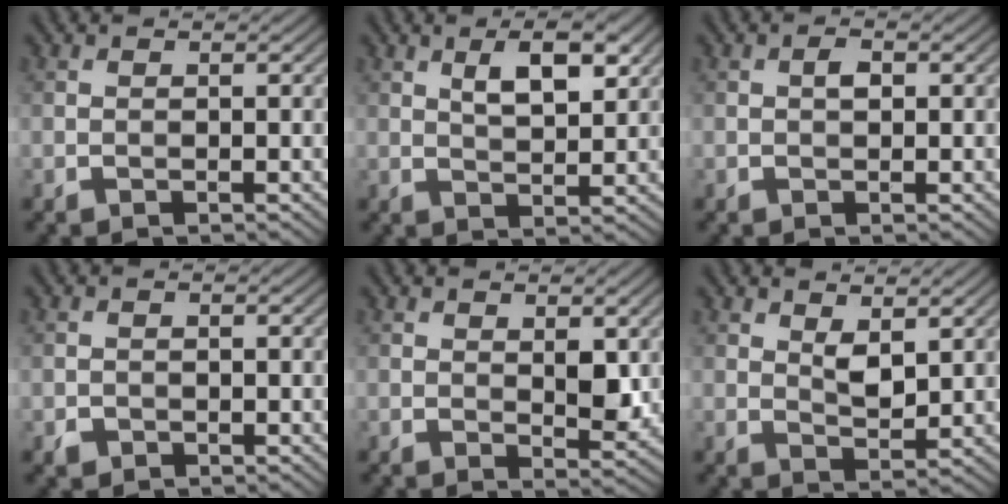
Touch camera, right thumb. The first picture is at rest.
{"total": 5.3, "force": [2.3, 2.1, 4.3], "torque": [-0.075, -0.001, 0.040]}
{"total": 1.3, "force": [0.2, 0.7, 1.1], "torque": [-0.017, 0.003, 0.001]}
{"total": 0.9, "force": [-0.5, 0.7, 0.3], "torque": [-0.004, -0.004, -0.010]}
{"total": 2.9, "force": [0.8, 1.4, 2.4], "torque": [-0.040, -0.008, 0.017]}
{"total": 3.0, "force": [1.6, 1.3, 2.2], "torque": [-0.045, -0.007, 0.033]}